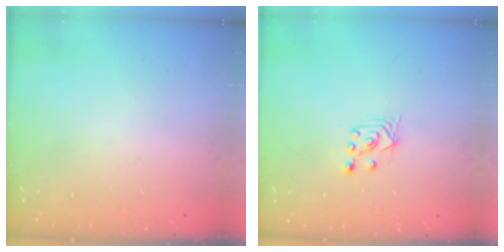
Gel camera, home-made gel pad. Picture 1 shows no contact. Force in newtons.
{"total": 2.8, "press": 2.4, "slide": 1.4}